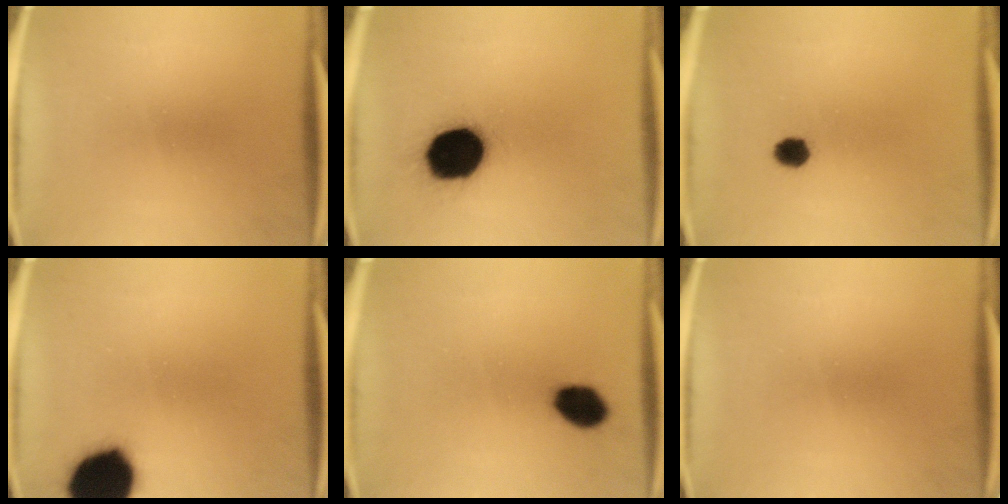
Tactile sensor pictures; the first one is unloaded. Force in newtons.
{"total": 19.8}
{"total": 3.1}
{"total": 19.3}
{"total": 7.5}
{"total": 0.0}